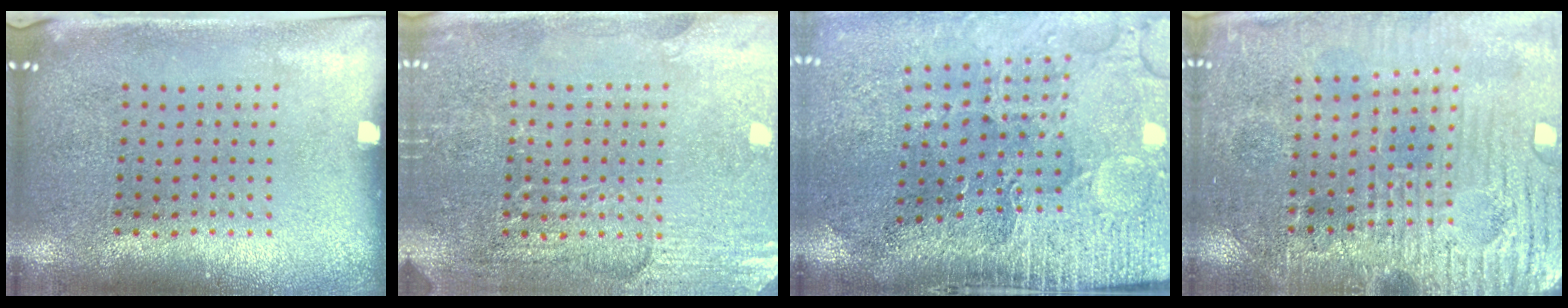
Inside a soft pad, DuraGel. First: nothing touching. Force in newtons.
{"total": 3.1, "press": 3.1, "slide": 0.3}
{"total": 3.7, "press": 3.4, "slide": 1.4}
{"total": 3.7, "press": 3.7, "slide": 0.1}